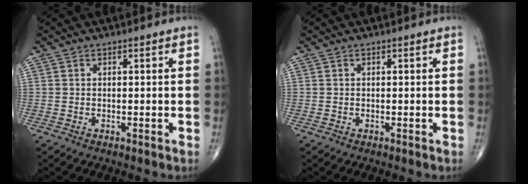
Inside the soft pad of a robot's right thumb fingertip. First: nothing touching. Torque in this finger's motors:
{"motor_torque": [0.00, 0.00, -0.01, 0.01, 0.00]}